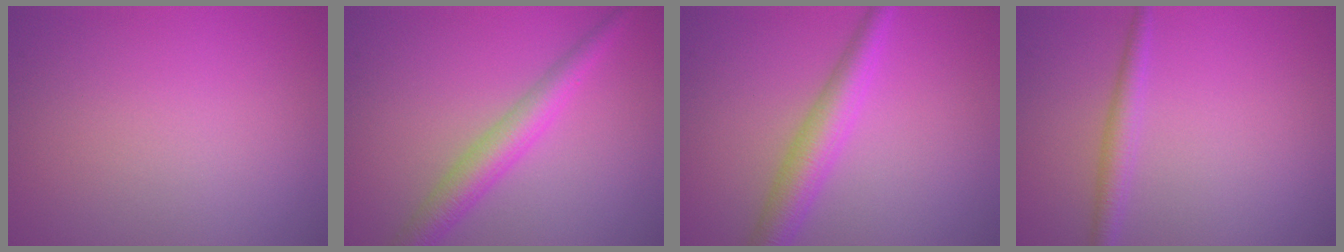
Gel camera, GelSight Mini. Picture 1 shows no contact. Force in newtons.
{"total": 3.6, "press": 3.6, "slide": 0.0}
{"total": 3.8, "press": 3.8, "slide": 0.1}
{"total": 1.9, "press": 1.9, "slide": 0.1}